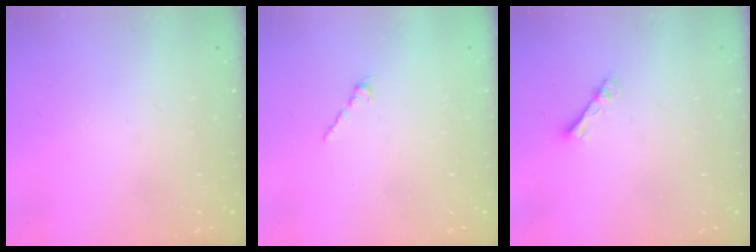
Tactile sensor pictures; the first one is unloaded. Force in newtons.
{"total": 2.1, "press": 2.0, "slide": 0.7}
{"total": 2.3, "press": 2.3, "slide": 0.3}